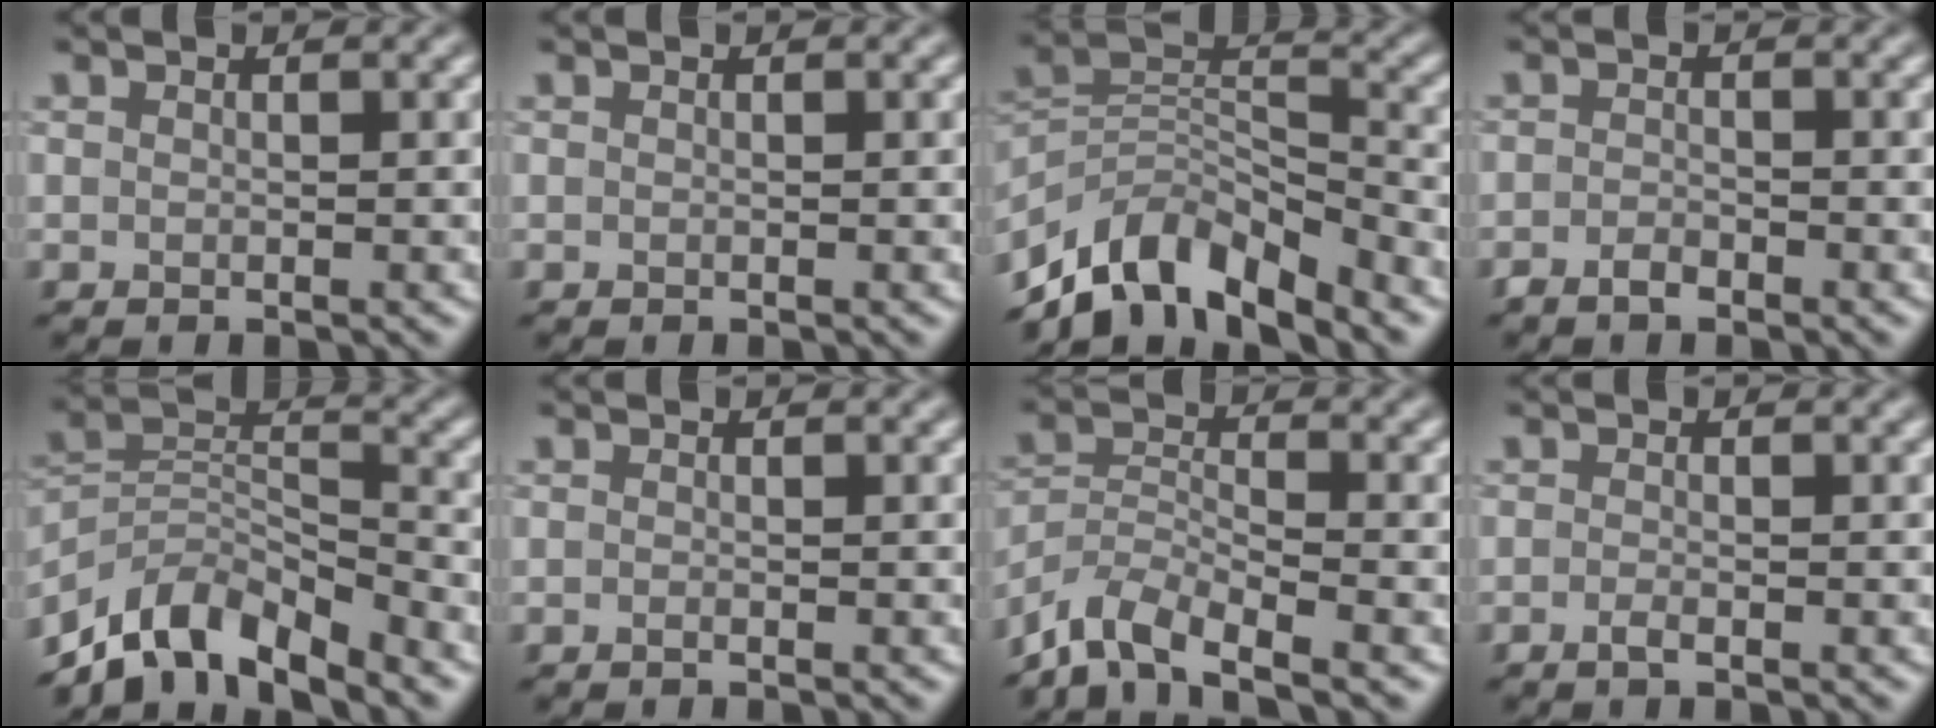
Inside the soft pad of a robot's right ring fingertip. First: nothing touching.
{"total": 0.0}
{"total": 9.1, "force": [-6.8, 3.8, 4.6], "torque": [-0.072, -0.001, -0.140]}
{"total": 1.2, "force": [-0.9, 0.5, 0.7], "torque": [-0.016, 0.004, -0.022]}
{"total": 8.4, "force": [-6.7, 3.2, 4.0], "torque": [-0.062, -0.001, -0.140]}
{"total": 0.0}
{"total": 5.9, "force": [-4.8, 1.9, 2.9], "torque": [-0.055, -0.001, -0.103]}
{"total": 0.7, "force": [-0.3, 0.0, 0.6], "torque": [-0.015, 0.002, -0.009]}